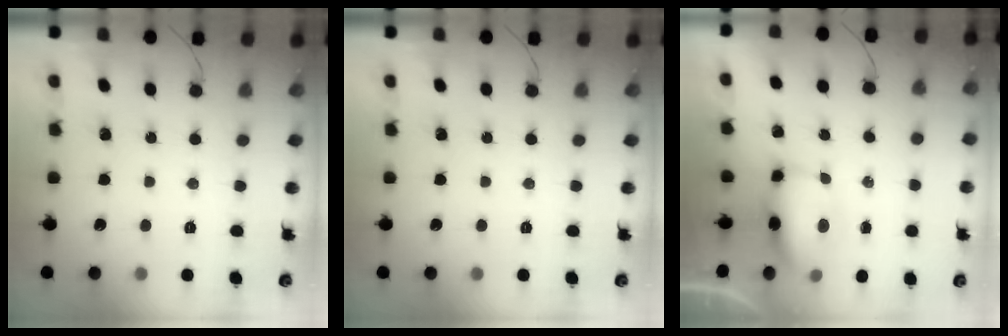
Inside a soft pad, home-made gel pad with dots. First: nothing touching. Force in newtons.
{"total": 0.0}
{"total": 13.8, "press": 9.9, "slide": 9.7}